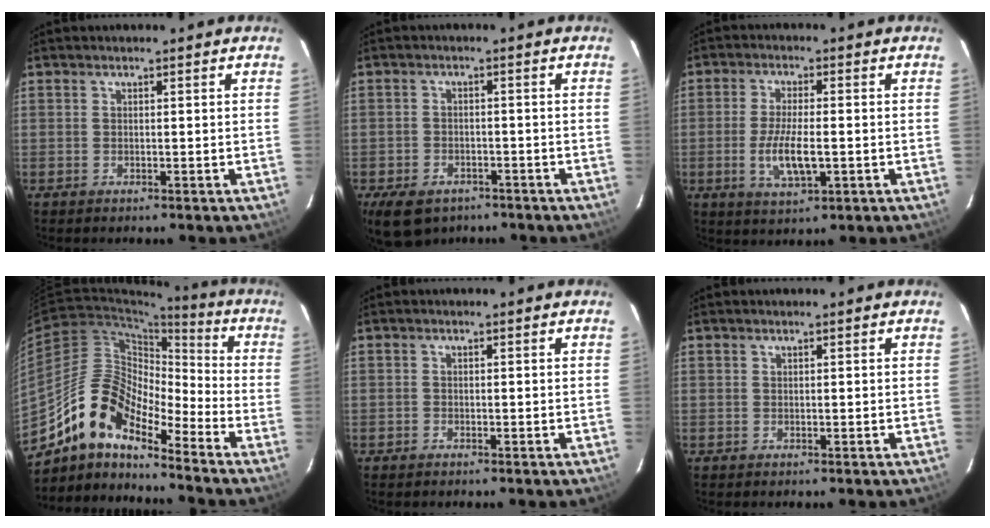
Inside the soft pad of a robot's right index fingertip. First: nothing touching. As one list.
[{"total": 9.9, "force": [-6.4, 6.1, 4.5], "torque": [-0.105, -0.004, -0.095]}, {"total": 7.8, "force": [-1.8, 2.5, 7.1], "torque": [-0.143, -0.009, -0.031]}, {"total": 14.2, "force": [-11.3, 4.4, 7.4], "torque": [-0.128, 0.008, -0.224]}, {"total": 0.7, "force": [-0.6, 0.4, 0.0], "torque": [-0.003, 0.002, -0.014]}, {"total": 0.0}]